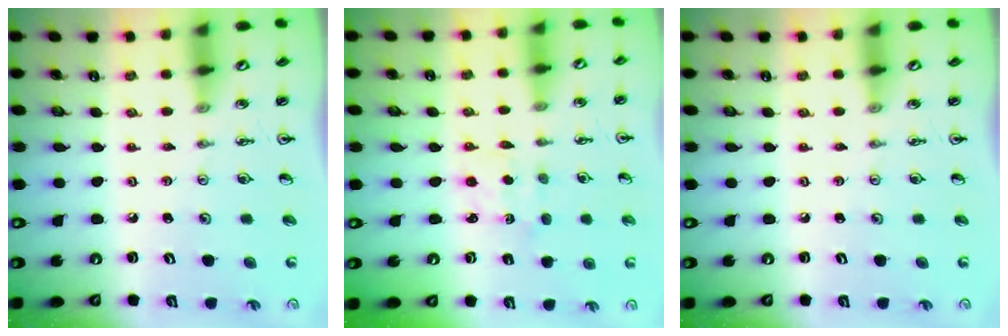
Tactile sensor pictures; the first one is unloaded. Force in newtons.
{"total": 1.7, "press": 1.5, "slide": 0.8}
{"total": 0.0}